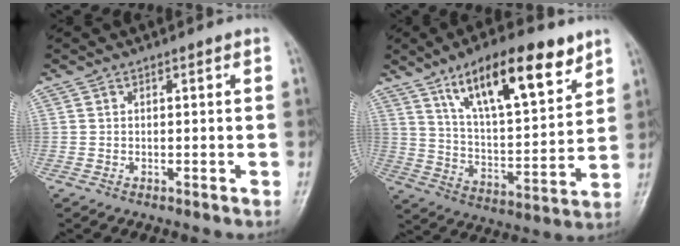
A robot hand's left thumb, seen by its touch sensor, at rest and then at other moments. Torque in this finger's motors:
{"motor_torque": [1.89, 1.90, 1.58, -1.19, 0.43]}